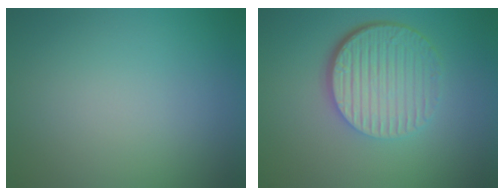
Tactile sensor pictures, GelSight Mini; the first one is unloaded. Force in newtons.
{"total": 6.8, "press": 4.5, "slide": 5.1}